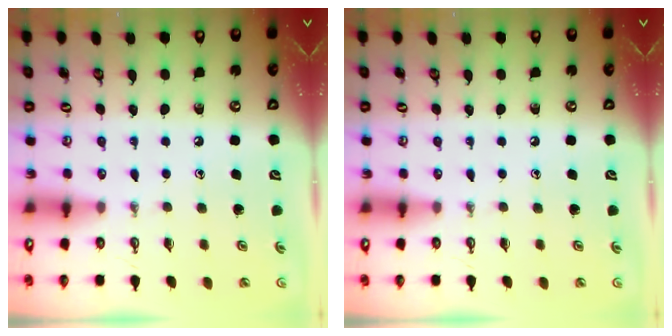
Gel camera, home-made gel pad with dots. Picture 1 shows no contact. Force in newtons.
{"total": 0.0}